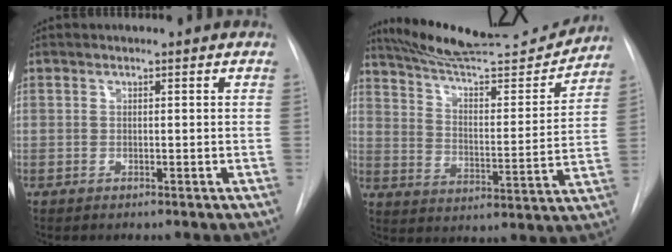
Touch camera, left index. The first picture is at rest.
{"total": 20.6, "force": [19.4, 1.7, 6.7], "torque": [-0.107, -0.031, 0.283]}